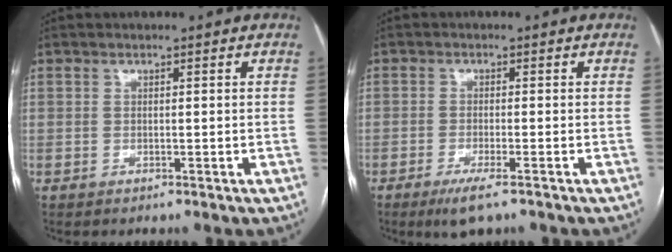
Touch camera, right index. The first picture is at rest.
{"total": 4.0, "force": [-2.6, 0.5, 3.0], "torque": [-0.055, -0.010, -0.044]}